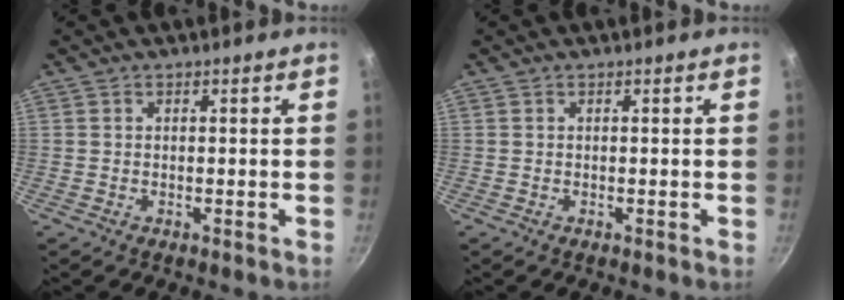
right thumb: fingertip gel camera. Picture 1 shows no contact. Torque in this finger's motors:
{"motor_torque": [-0.28, 0.06, 0.10, -0.53, -0.03]}